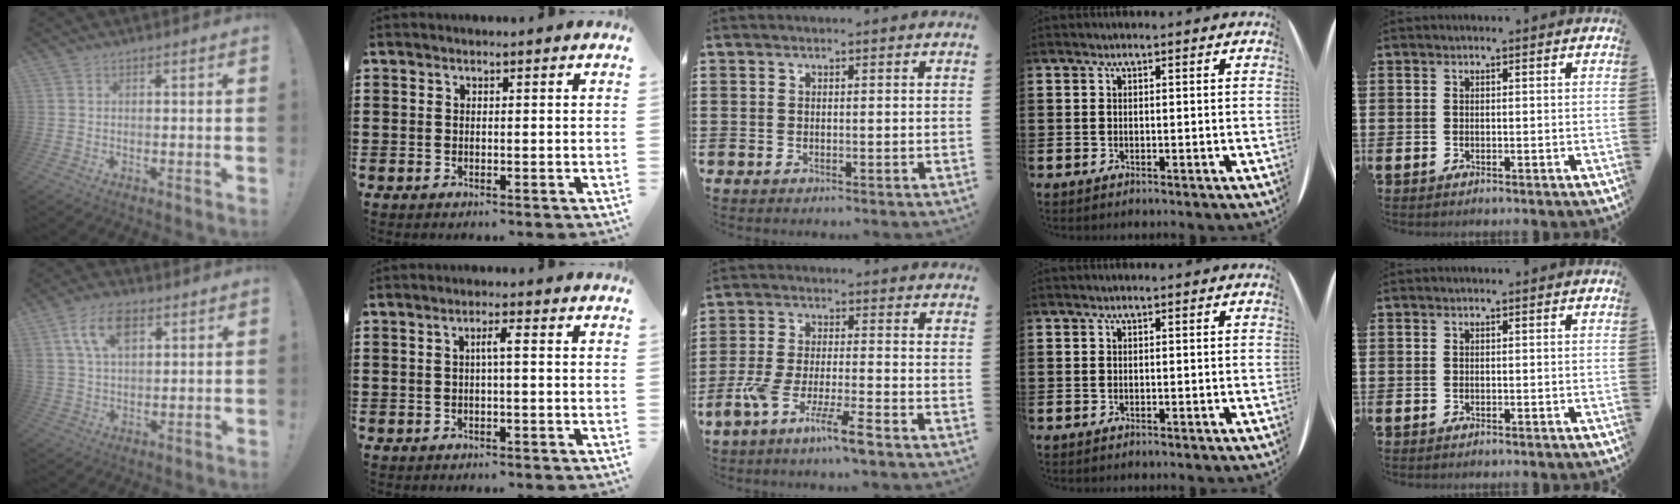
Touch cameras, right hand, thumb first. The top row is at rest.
{"thumb": {"total": 10.8, "force": [5.0, 6.3, 7.2], "torque": [-0.139, 0.001, 0.094]}, "index": {"total": 2.4, "force": [0.0, 0.1, 2.4], "torque": [-0.046, 0.002, -0.003]}, "middle": {"total": 7.7, "force": [-5.6, 0.2, 5.3], "torque": [-0.117, -0.014, -0.108]}}